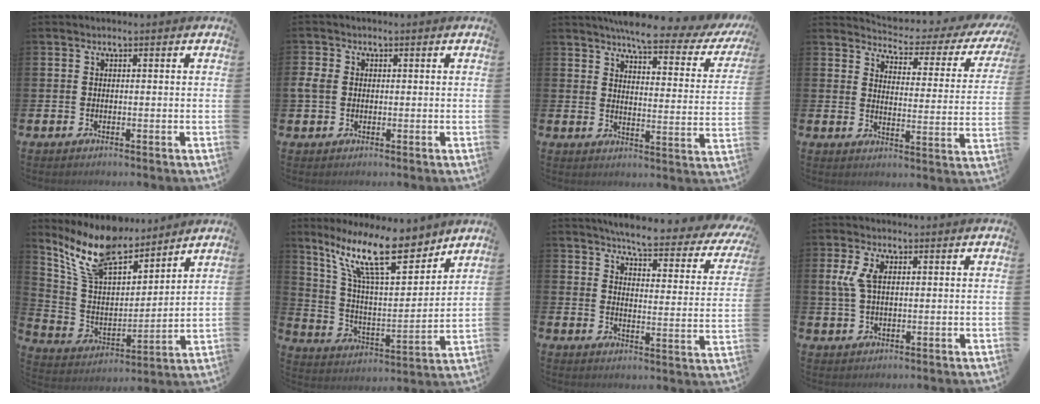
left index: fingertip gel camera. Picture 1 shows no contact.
{"total": 2.7, "force": [0.5, 2.3, 1.3], "torque": [-0.021, 0.006, 0.004]}
{"total": 5.9, "force": [5.1, 0.8, 2.7], "torque": [-0.059, -0.039, 0.079]}
{"total": 3.4, "force": [3.1, 0.9, 1.1], "torque": [-0.042, -0.033, 0.044]}
{"total": 11.7, "force": [10.2, 4.1, 3.9], "torque": [-0.128, -0.051, 0.191]}
{"total": 15.3, "force": [10.8, 4.4, 9.9], "torque": [-0.209, -0.043, 0.189]}
{"total": 5.4, "force": [4.8, 0.6, 2.4], "torque": [-0.052, -0.044, 0.072]}
{"total": 4.1, "force": [1.5, 2.3, 3.0], "torque": [-0.071, 0.013, 0.026]}